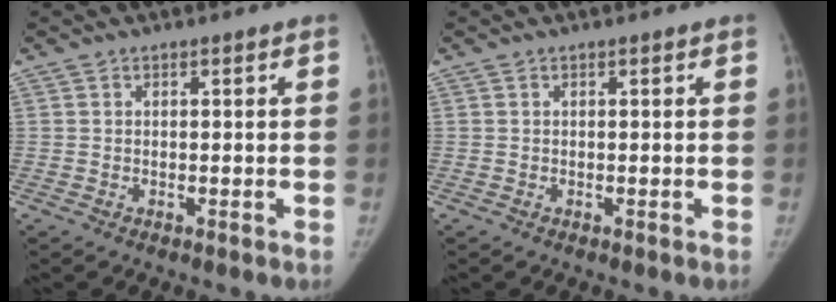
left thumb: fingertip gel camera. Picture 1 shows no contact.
{"total": 0.0}